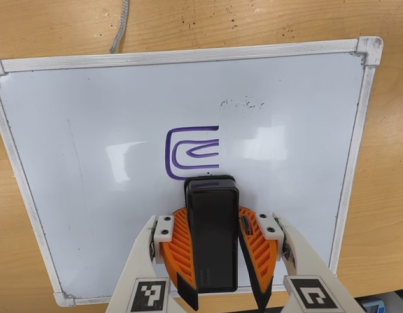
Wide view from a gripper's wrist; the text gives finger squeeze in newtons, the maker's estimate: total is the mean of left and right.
{"total": 11.7, "left": 11.0, "right": 12.5}